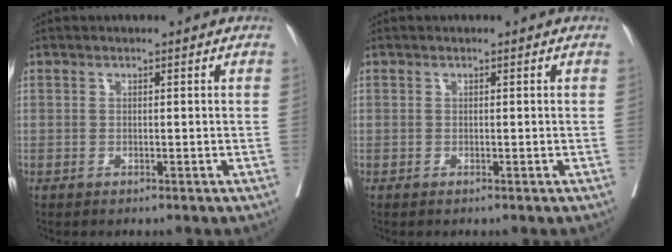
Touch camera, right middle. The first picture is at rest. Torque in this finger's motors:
{"motor_torque": [-0.18, -0.23, 0.00, 0.00]}